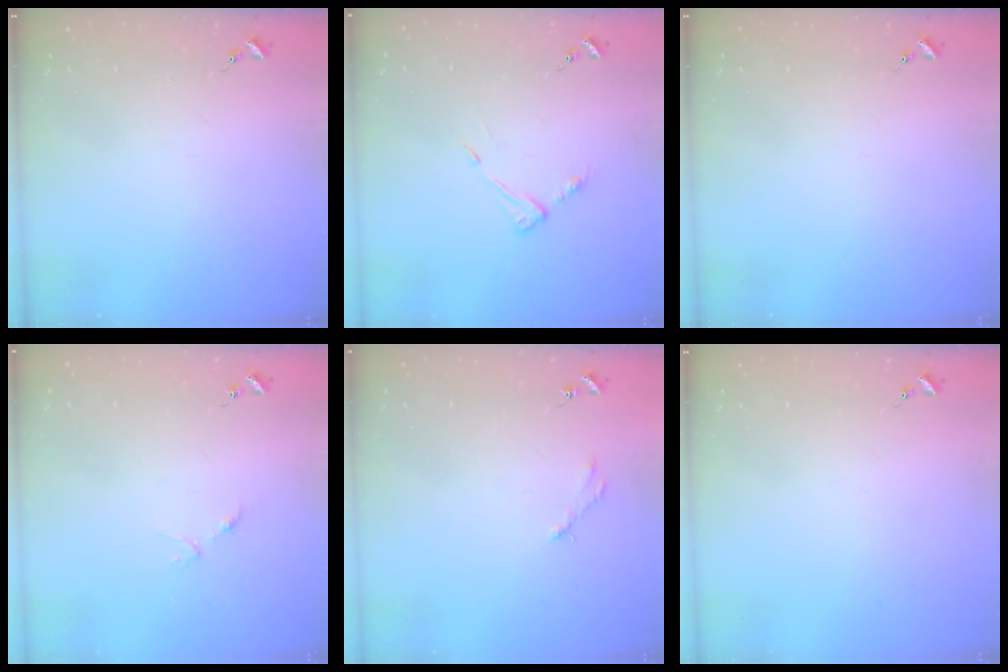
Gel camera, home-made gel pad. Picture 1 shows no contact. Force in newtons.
{"total": 5.6, "press": 5.6, "slide": 0.3}
{"total": 0.0}
{"total": 3.1, "press": 3.0, "slide": 0.4}
{"total": 2.5, "press": 2.5, "slide": 0.3}
{"total": 0.0}